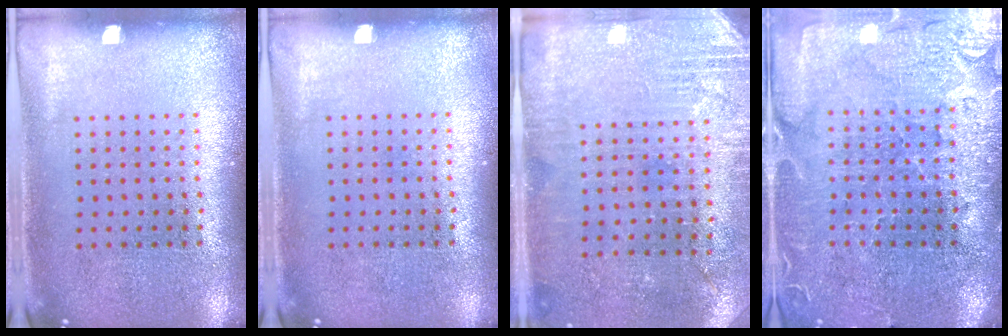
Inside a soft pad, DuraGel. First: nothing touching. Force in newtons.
{"total": 0.0}
{"total": 2.9, "press": 2.8, "slide": 0.9}
{"total": 3.6, "press": 3.4, "slide": 1.3}